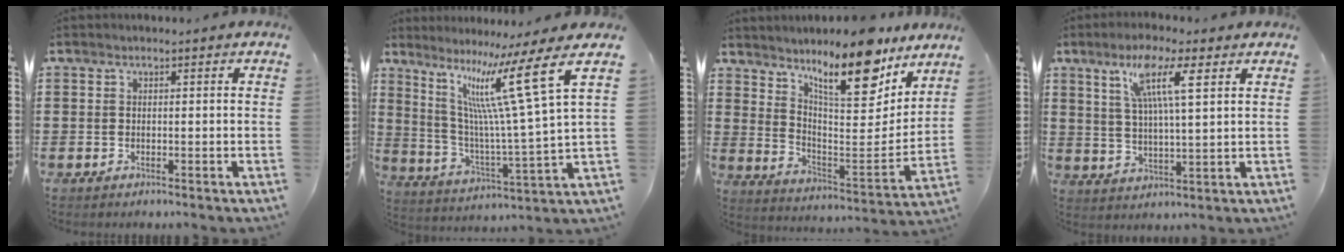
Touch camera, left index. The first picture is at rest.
{"total": 14.0, "force": [7.8, 0.5, 11.7], "torque": [-0.231, -0.042, 0.115]}
{"total": 12.9, "force": [10.3, 3.2, 7.1], "torque": [-0.119, -0.067, 0.176]}
{"total": 9.0, "force": [4.8, 1.6, 7.5], "torque": [-0.152, 0.005, 0.079]}